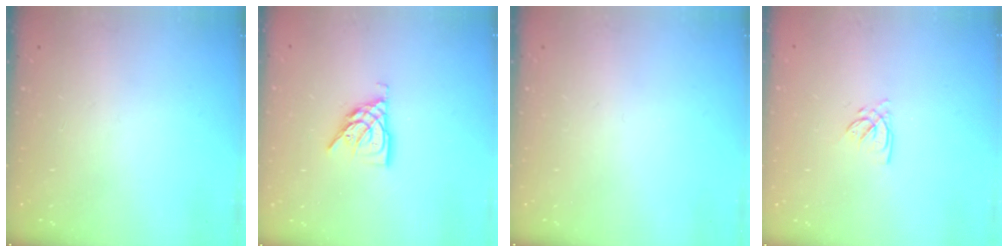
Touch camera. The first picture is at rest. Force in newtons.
{"total": 9.3, "press": 9.2, "slide": 1.2}
{"total": 0.0}
{"total": 2.5, "press": 2.5, "slide": 0.3}